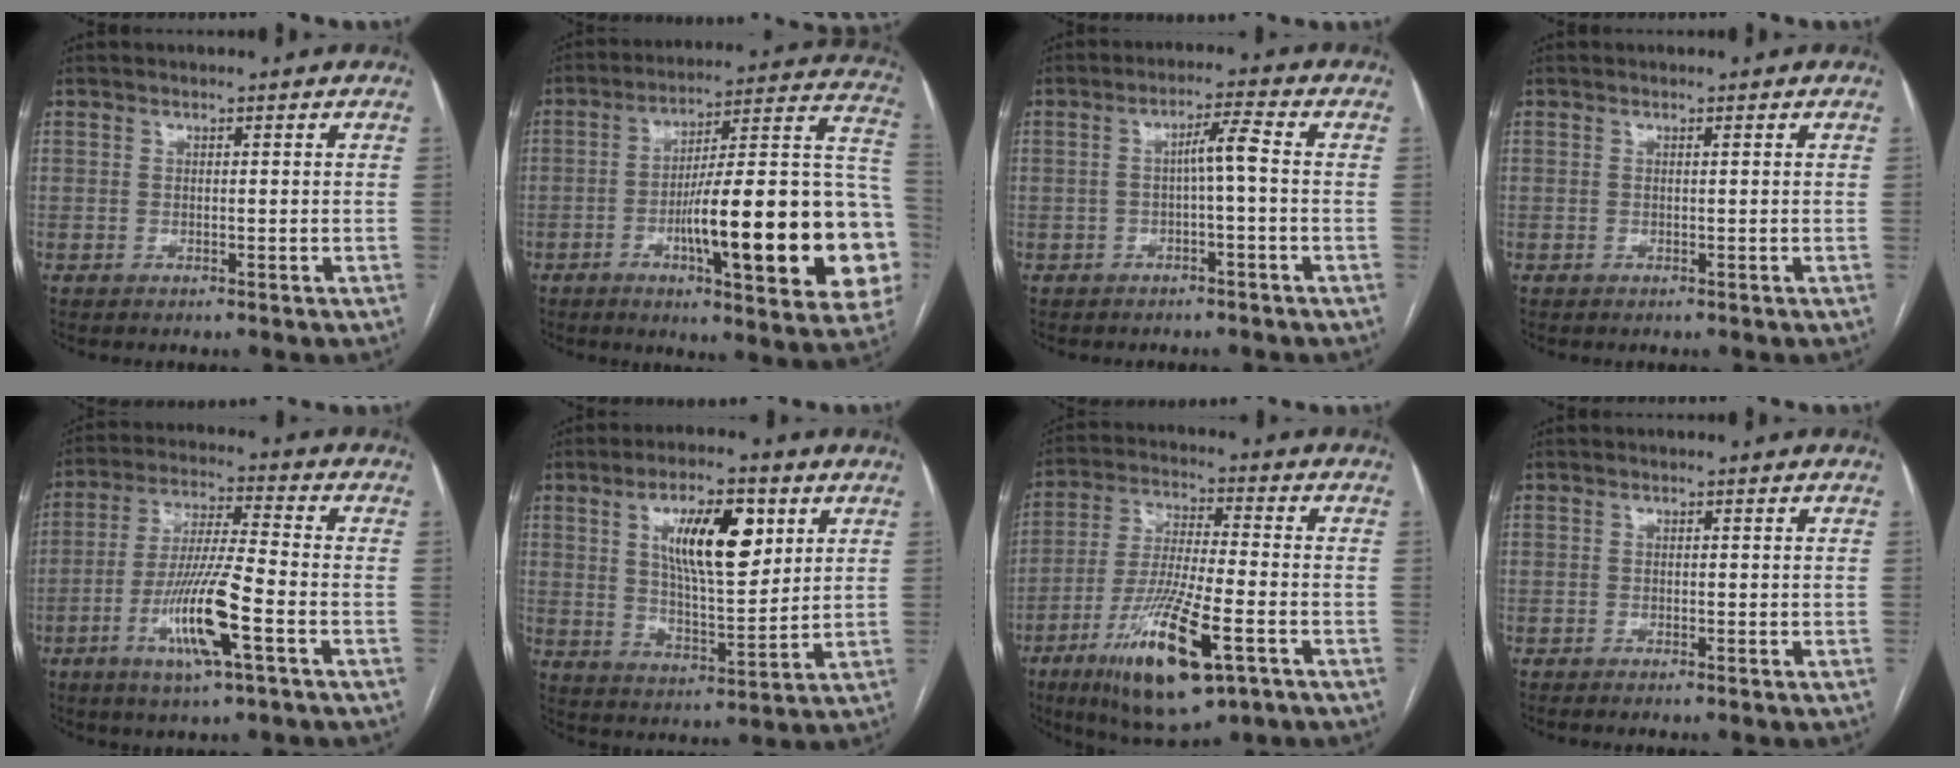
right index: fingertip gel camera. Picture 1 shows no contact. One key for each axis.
{"total": 27.7, "fx": -6.1, "fy": 3.9, "fz": 26.7, "tx": -0.288, "ty": 0.014, "tz": -0.083}
{"total": 3.9, "fx": -0.5, "fy": 0.0, "fz": 3.9, "tx": -0.064, "ty": 0.018, "tz": -0.005}
{"total": 0.0}
{"total": 12.3, "fx": -4.6, "fy": 0.5, "fz": 11.4, "tx": -0.222, "ty": -0.010, "tz": -0.086}
{"total": 12.7, "fx": 4.8, "fy": 3.9, "fz": 11.1, "tx": -0.193, "ty": 0.006, "tz": 0.085}
{"total": 16.8, "fx": -7.8, "fy": 3.2, "fz": 14.6, "tx": -0.291, "ty": -0.031, "tz": -0.129}
{"total": 0.5, "fx": -0.4, "fy": -0.1, "fz": 0.4, "tx": -0.009, "ty": 0.000, "tz": -0.007}